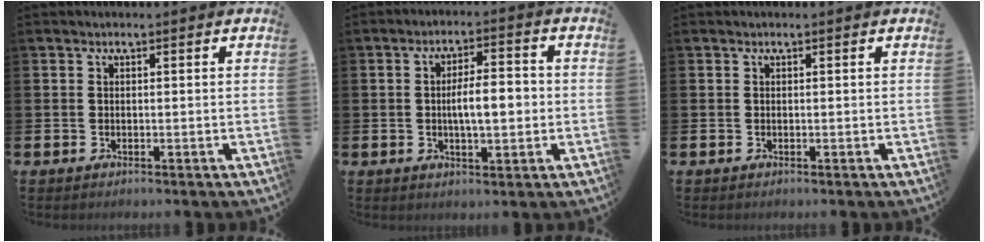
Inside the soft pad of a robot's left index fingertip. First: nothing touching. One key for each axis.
{"total": 5.5, "fx": -0.4, "fy": 2.1, "fz": 5.0, "tx": -0.081, "ty": 0.004, "tz": -0.014}
{"total": 0.0}